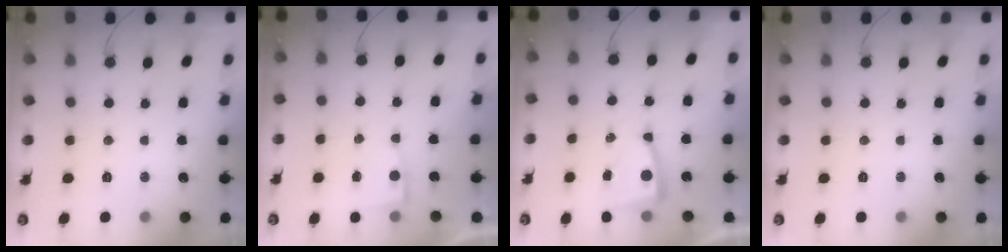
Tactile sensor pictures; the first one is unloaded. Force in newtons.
{"total": 2.8, "press": 2.8, "slide": 0.3}
{"total": 6.0, "press": 6.0, "slide": 0.6}
{"total": 0.0}